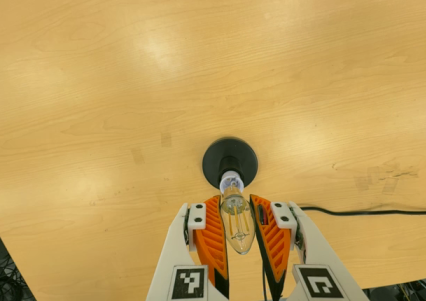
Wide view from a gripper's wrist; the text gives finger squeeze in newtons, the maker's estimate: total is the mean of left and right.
{"total": 19.0, "left": 20.2, "right": 17.9}